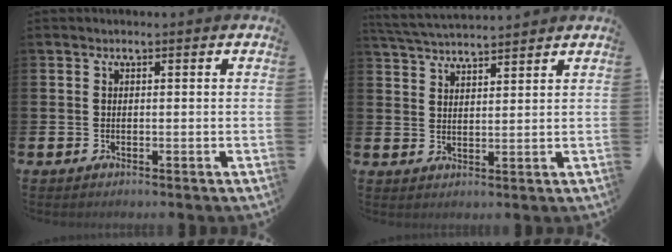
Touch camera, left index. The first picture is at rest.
{"total": 4.1, "force": [4.0, 0.2, 0.4], "torque": [-0.021, -0.021, 0.072]}